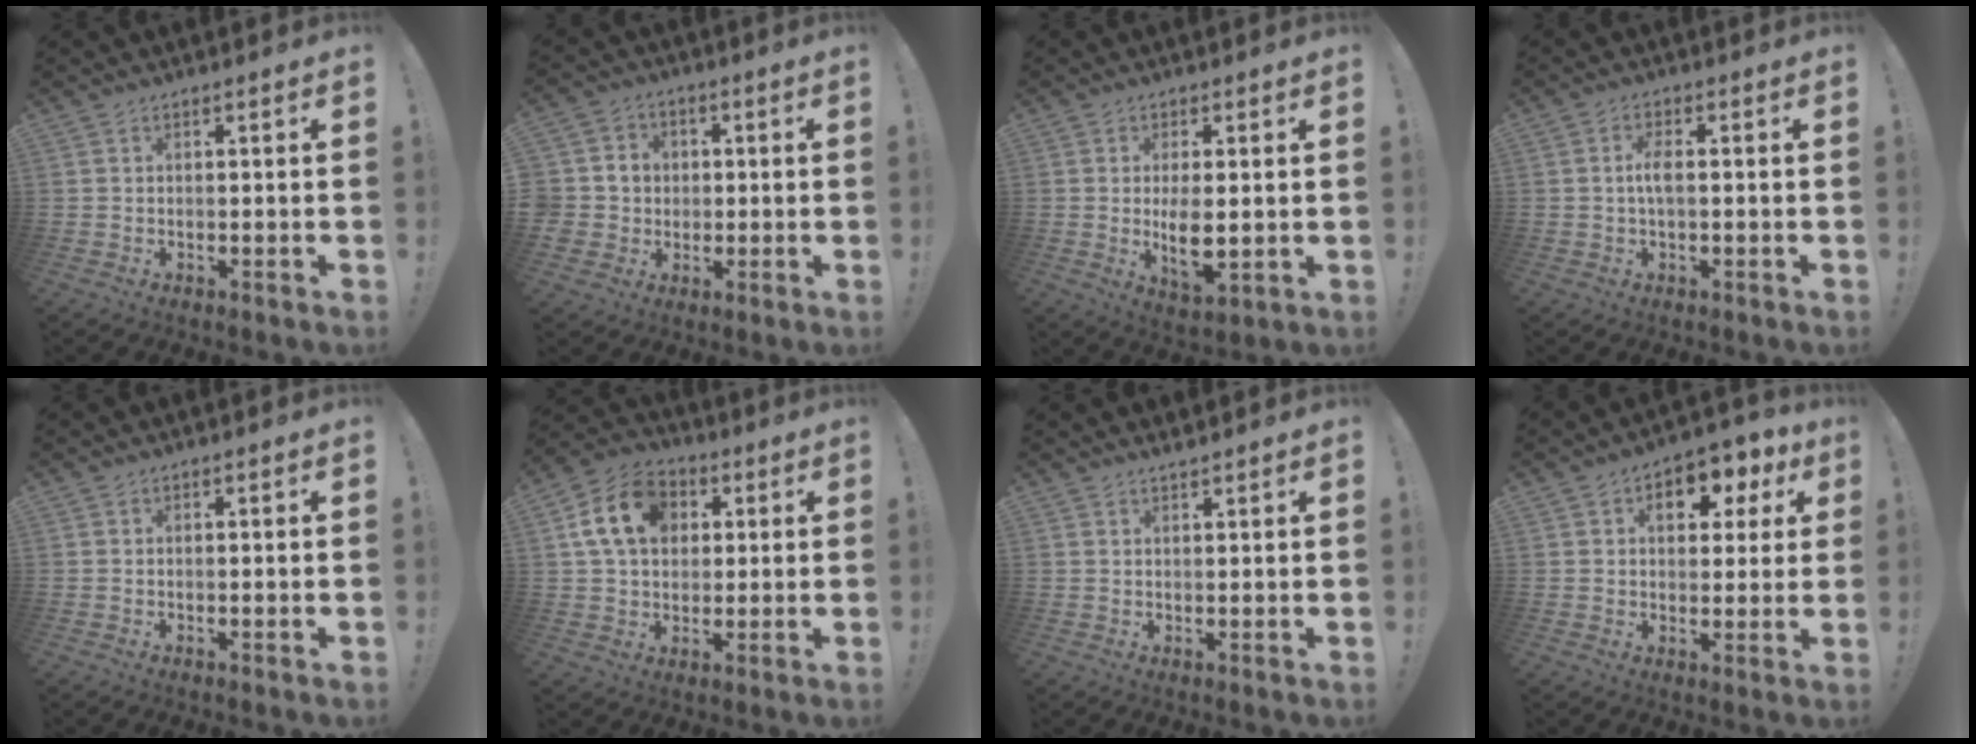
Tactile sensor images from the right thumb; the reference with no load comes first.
{"total": 7.2, "force": [-0.3, 7.0, 1.8], "torque": [-0.033, 0.007, 0.000]}
{"total": 8.0, "force": [0.1, 3.6, 7.2], "torque": [-0.120, -0.016, 0.004]}
{"total": 3.7, "force": [-0.2, 1.5, 3.4], "torque": [-0.069, 0.006, -0.007]}
{"total": 0.0}
{"total": 15.5, "force": [4.5, 11.9, 8.9], "torque": [-0.143, 0.000, 0.089]}
{"total": 1.5, "force": [1.4, 0.2, 0.2], "torque": [-0.004, -0.003, 0.027]}
{"total": 8.8, "force": [3.1, 5.9, 5.7], "torque": [-0.062, -0.014, 0.051]}